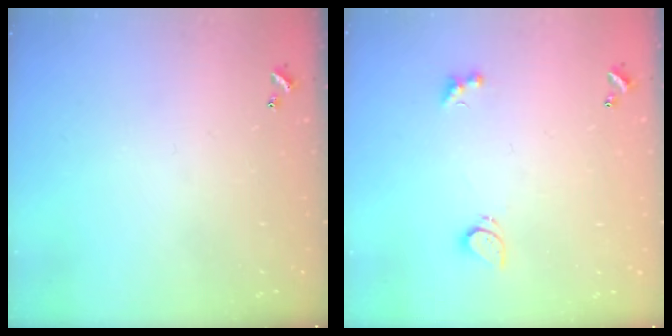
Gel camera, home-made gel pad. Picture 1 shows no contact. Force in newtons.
{"total": 2.2, "press": 2.1, "slide": 0.6}